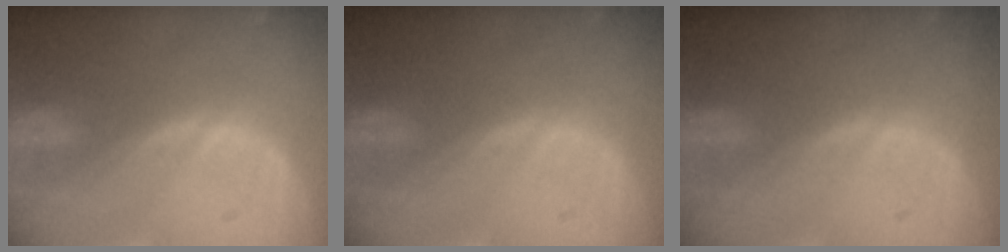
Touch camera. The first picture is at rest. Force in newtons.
{"total": 0.0}
{"total": 0.0}